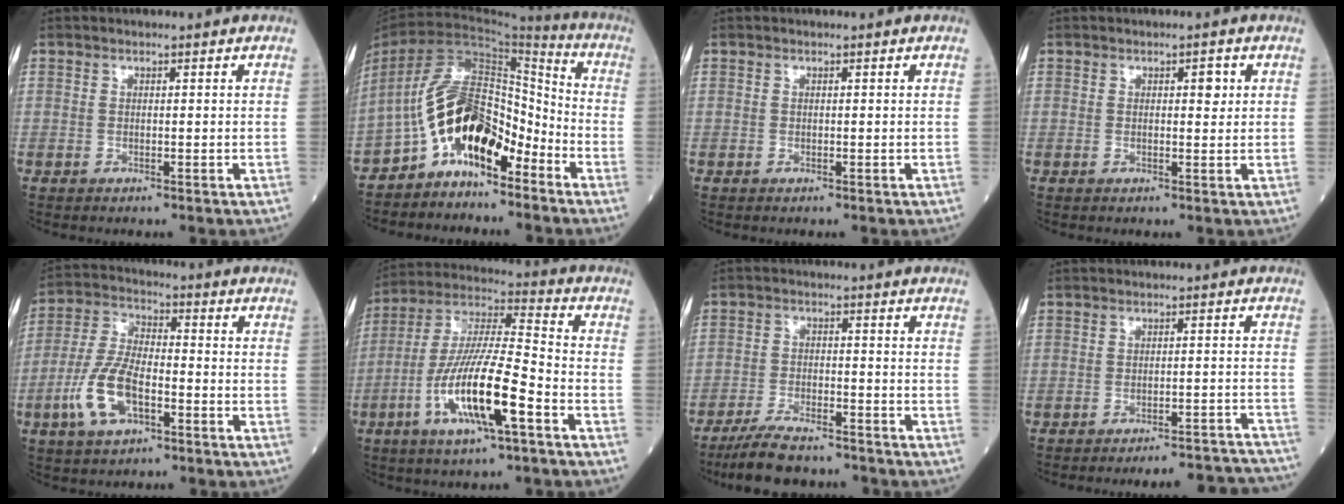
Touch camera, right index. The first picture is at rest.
{"total": 12.0, "force": [-6.8, 5.7, 8.1], "torque": [-0.162, 0.040, -0.125]}
{"total": 0.0}
{"total": 1.9, "force": [0.6, 0.7, 1.7], "torque": [-0.025, 0.003, 0.009]}
{"total": 10.2, "force": [-4.0, 4.1, 8.4], "torque": [-0.189, 0.004, -0.080]}
{"total": 15.9, "force": [-6.0, 2.0, 14.6], "torque": [-0.290, -0.009, -0.112]}
{"total": 9.2, "force": [-8.1, 1.7, 4.0], "torque": [-0.069, -0.020, -0.138]}
{"total": 14.7, "force": [-14.5, 0.0, 2.5], "torque": [-0.001, 0.009, -0.168]}